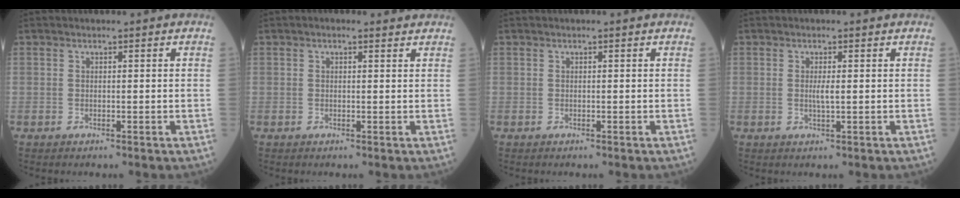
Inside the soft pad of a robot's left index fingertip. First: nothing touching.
{"total": 1.1, "force": [0.7, 0.6, 0.7], "torque": [-0.018, 0.007, 0.007]}
{"total": 0.0}
{"total": 1.5, "force": [-0.1, 0.0, 1.5], "torque": [-0.035, -0.006, -0.002]}